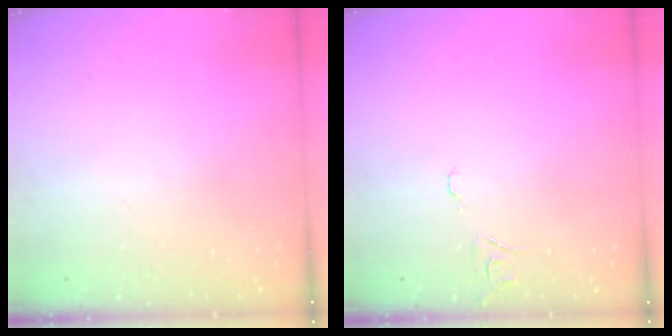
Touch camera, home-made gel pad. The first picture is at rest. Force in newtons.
{"total": 5.8, "press": 5.8, "slide": 0.5}